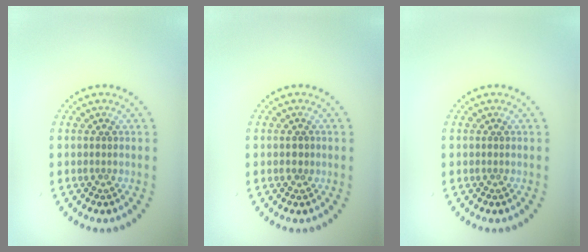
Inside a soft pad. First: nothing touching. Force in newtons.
{"total": 0.8, "press": 0.8, "slide": 0.1}
{"total": 0.0}